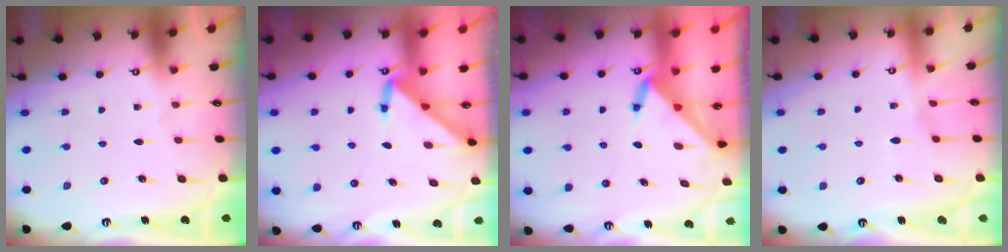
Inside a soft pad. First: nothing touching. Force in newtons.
{"total": 3.0, "press": 3.0, "slide": 0.3}
{"total": 3.4, "press": 3.4, "slide": 0.3}
{"total": 3.7, "press": 3.6, "slide": 0.5}